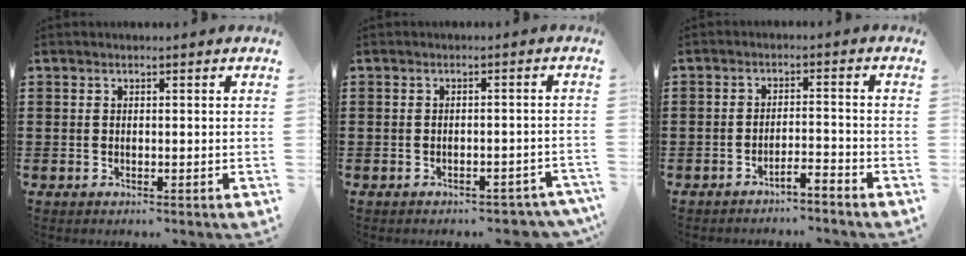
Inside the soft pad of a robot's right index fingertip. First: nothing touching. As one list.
[{"total": 2.3, "force": [-2.2, 0.3, 0.5], "torque": [-0.013, -0.001, -0.045]}, {"total": 2.8, "force": [-2.8, -0.2, 0.5], "torque": [-0.012, 0.001, -0.058]}]